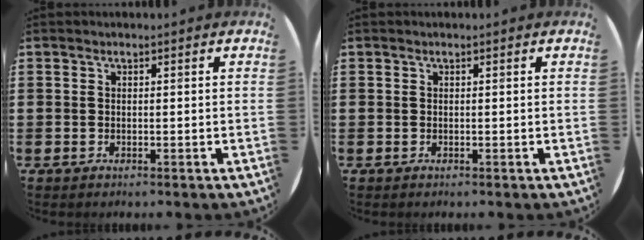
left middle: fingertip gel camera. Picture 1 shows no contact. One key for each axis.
{"total": 0.0}